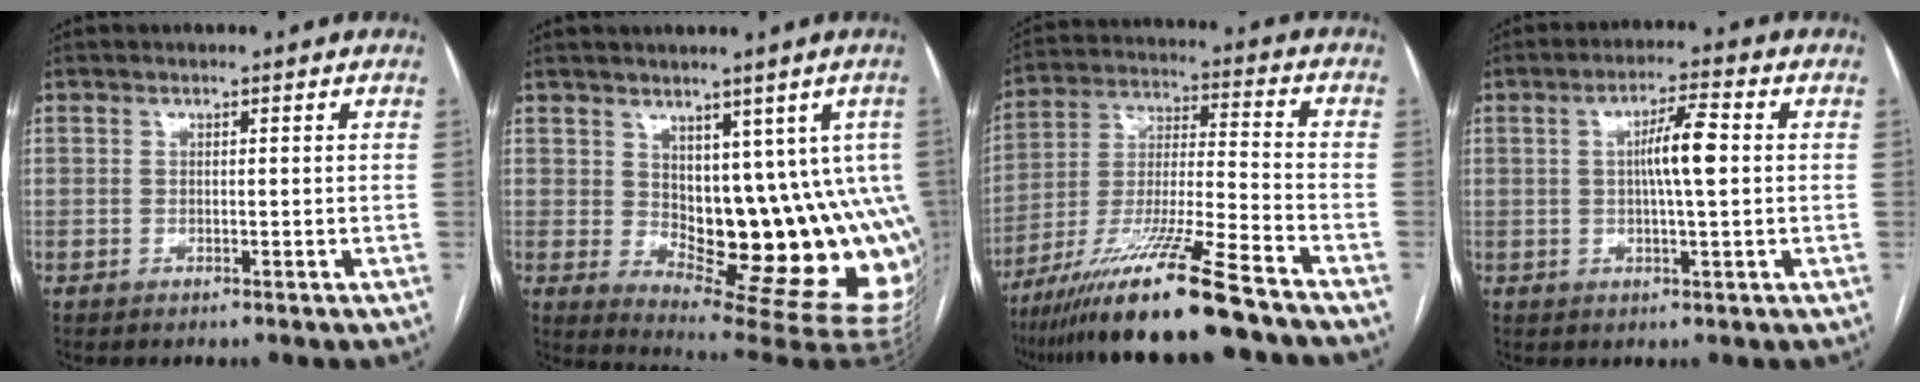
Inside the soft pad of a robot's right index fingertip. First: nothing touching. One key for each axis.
{"total": 14.0, "fx": 2.0, "fy": 6.4, "fz": 12.2, "tx": -0.142, "ty": -0.005, "tz": 0.043}
{"total": 18.0, "fx": -13.8, "fy": -0.4, "fz": 11.6, "tx": -0.230, "ty": -0.033, "tz": -0.246}
{"total": 6.1, "fx": 0.6, "fy": 0.5, "fz": 6.1, "tx": -0.108, "ty": 0.009, "tz": 0.006}